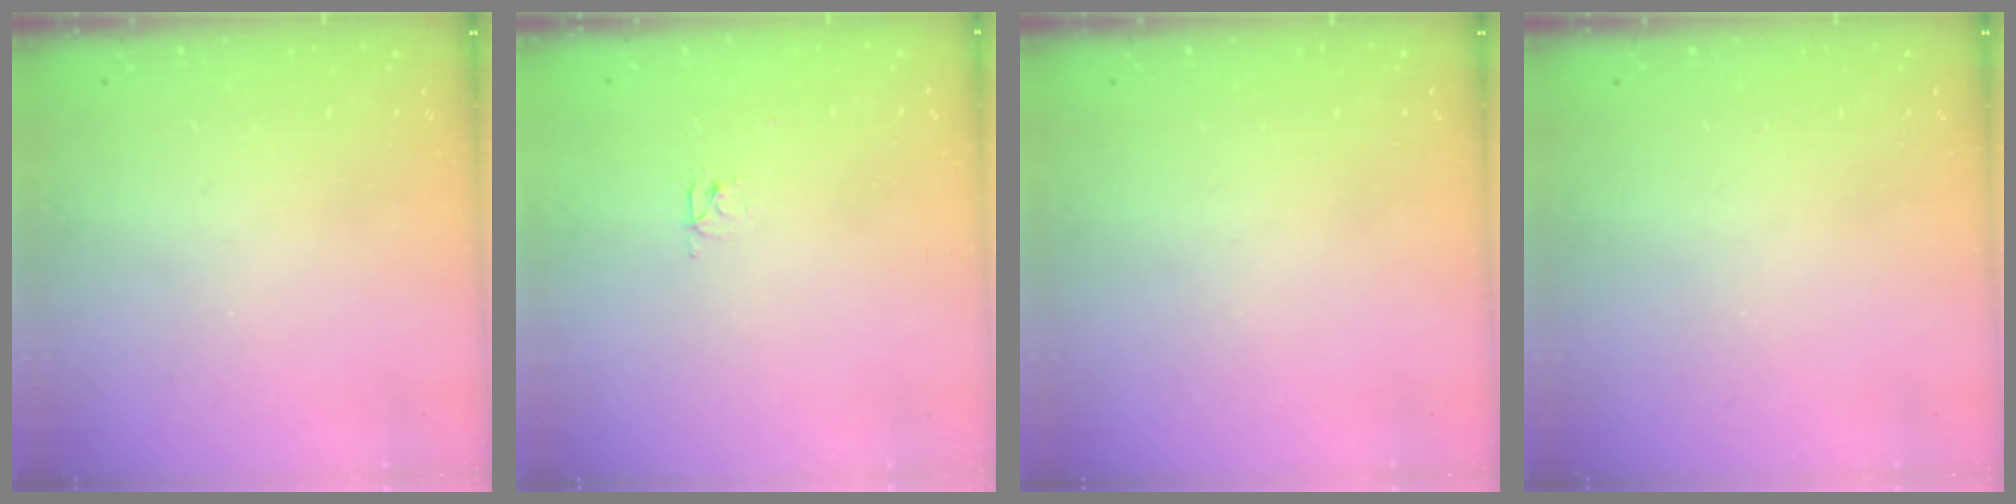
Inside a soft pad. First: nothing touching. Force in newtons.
{"total": 2.4, "press": 2.4, "slide": 0.3}
{"total": 0.0}
{"total": 0.0}